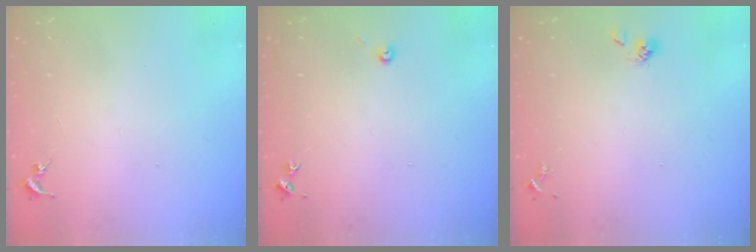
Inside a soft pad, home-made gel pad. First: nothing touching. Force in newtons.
{"total": 3.0, "press": 3.0, "slide": 0.3}
{"total": 4.4, "press": 3.7, "slide": 2.4}